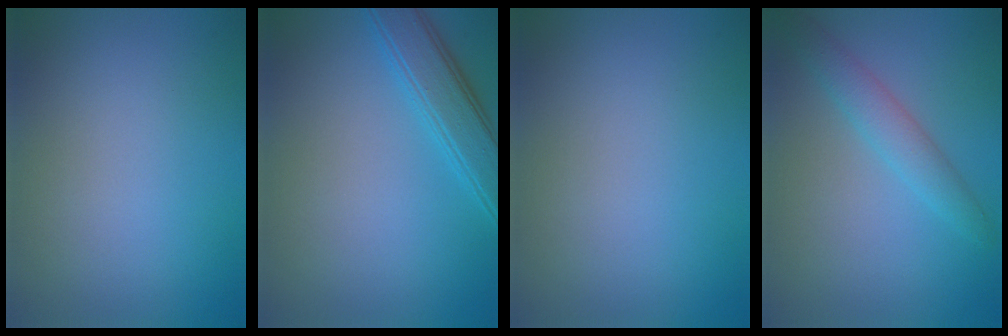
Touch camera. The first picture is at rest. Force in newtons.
{"total": 3.8, "press": 3.8, "slide": 0.1}
{"total": 0.0}
{"total": 2.6, "press": 2.6, "slide": 0.0}